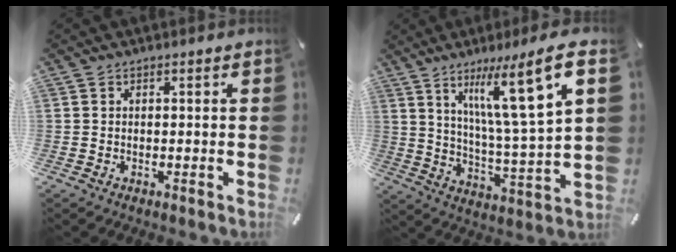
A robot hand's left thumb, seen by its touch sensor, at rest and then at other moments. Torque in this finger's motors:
{"motor_torque": [1.38, 1.35, 0.92, 0.17, 0.57]}